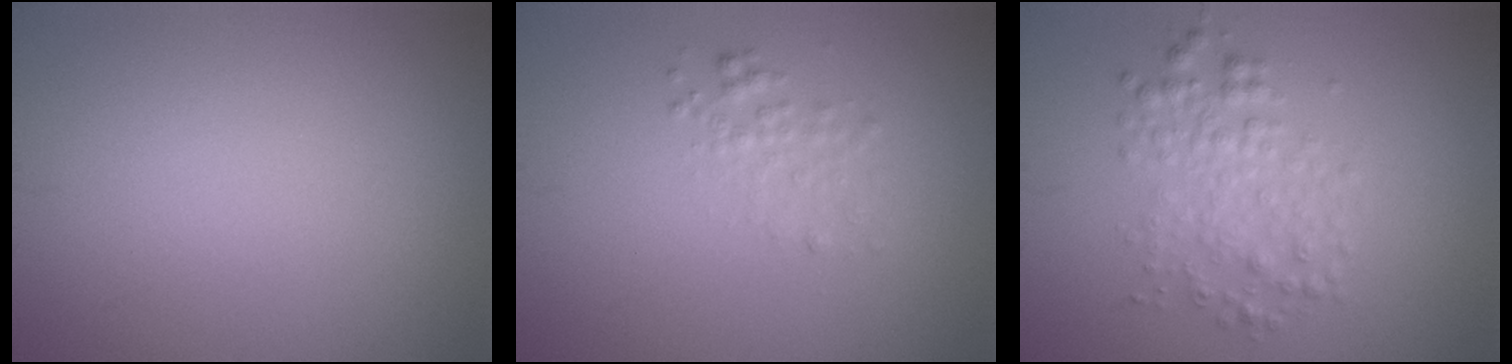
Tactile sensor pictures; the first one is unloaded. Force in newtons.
{"total": 1.5, "press": 1.5, "slide": 0.0}
{"total": 3.1, "press": 3.1, "slide": 0.0}